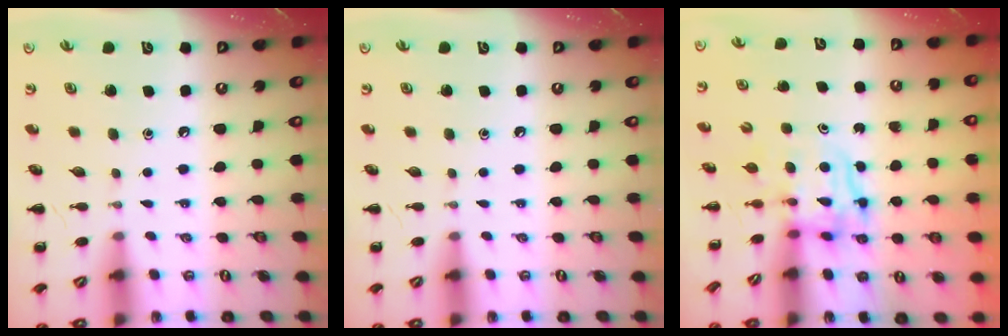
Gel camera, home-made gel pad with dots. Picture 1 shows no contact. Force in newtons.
{"total": 0.0}
{"total": 3.9, "press": 3.9, "slide": 0.4}